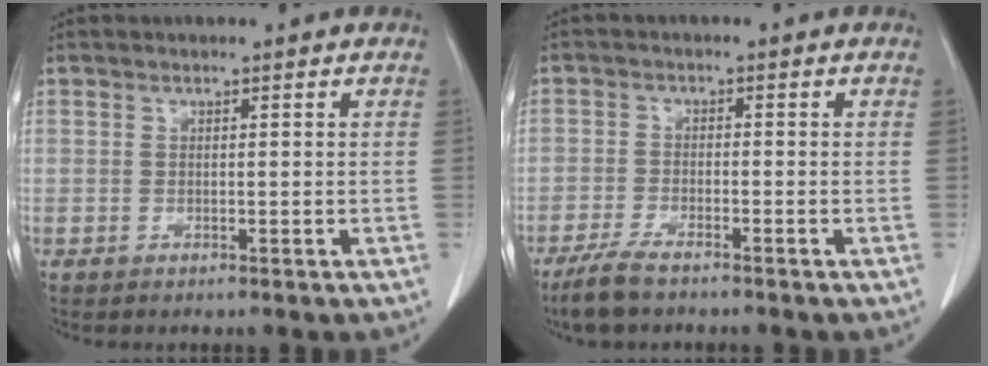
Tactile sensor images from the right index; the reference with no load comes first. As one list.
[{"total": 4.6, "force": [-3.7, 0.9, 2.6], "torque": [-0.064, -0.011, -0.069]}]